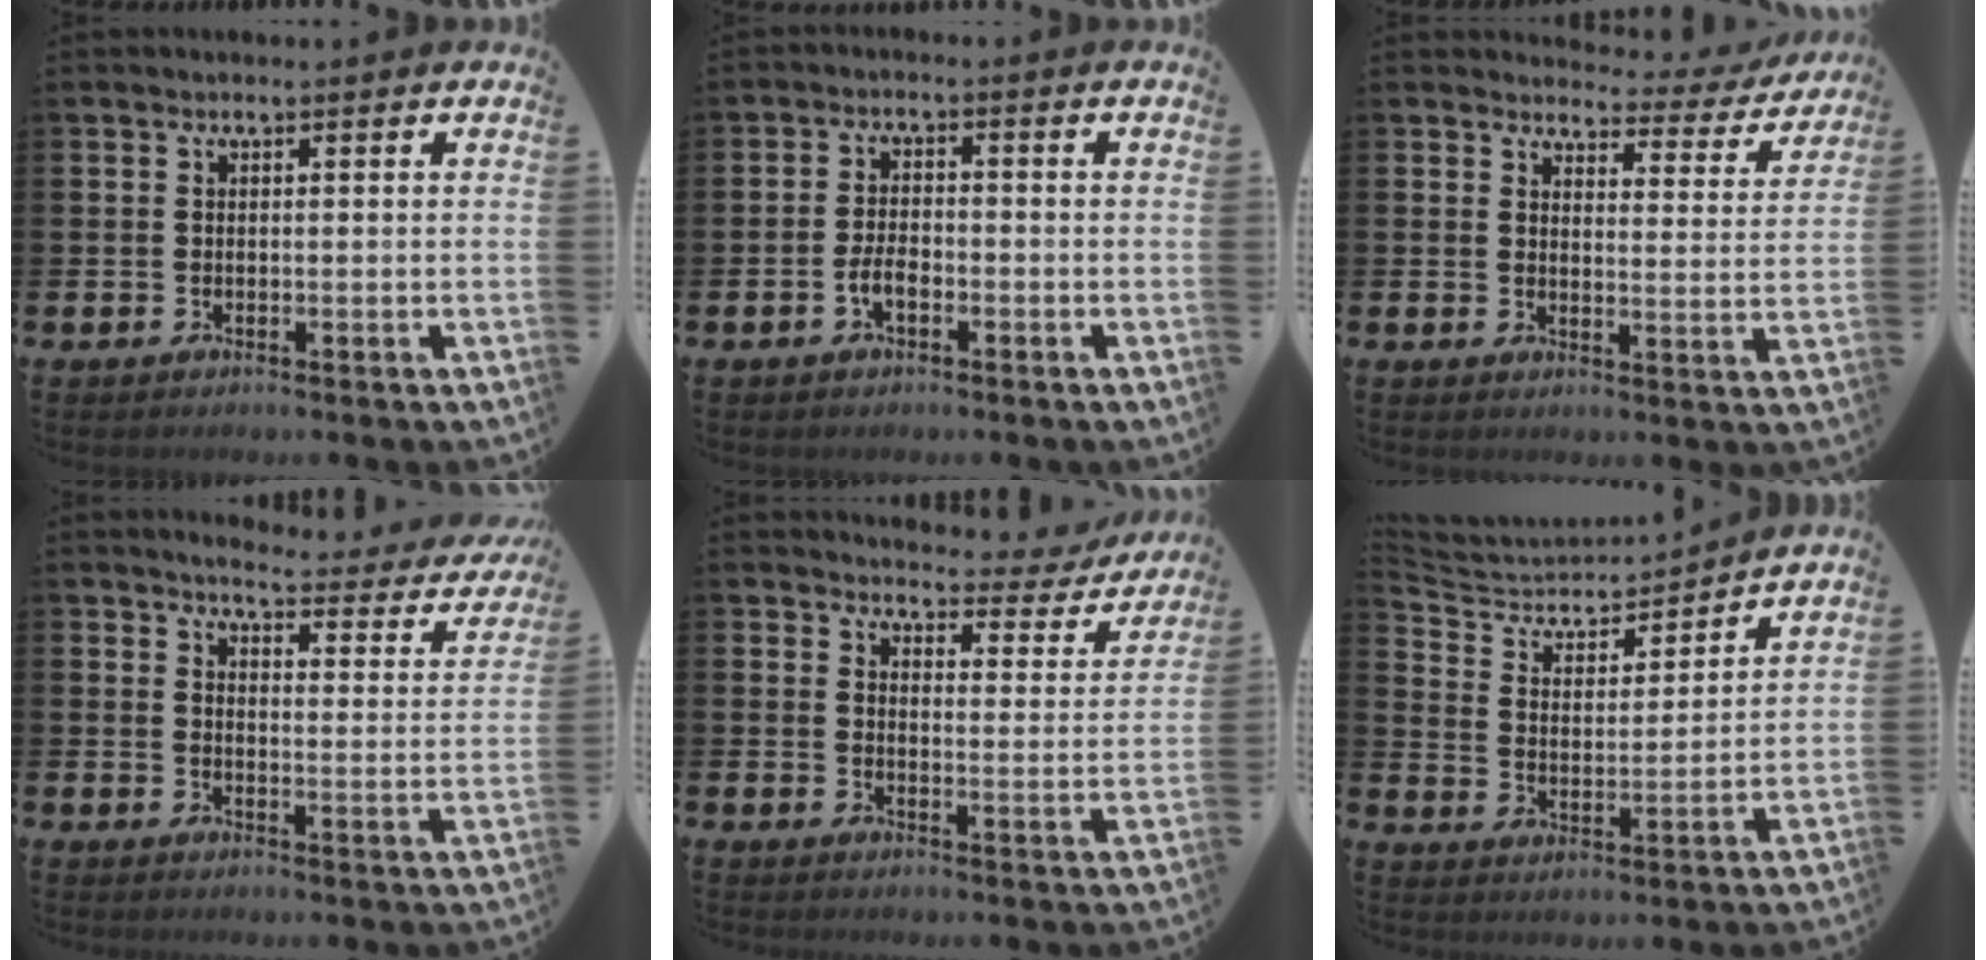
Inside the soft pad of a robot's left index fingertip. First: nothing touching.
{"total": 2.9, "force": [-1.1, 1.4, 2.3], "torque": [-0.043, 0.004, -0.021]}
{"total": 3.1, "force": [2.9, 1.1, 0.4], "torque": [-0.008, -0.030, 0.042]}
{"total": 3.8, "force": [3.7, 0.6, 1.0], "torque": [-0.020, -0.035, 0.054]}
{"total": 3.5, "force": [3.3, 1.1, 0.5], "torque": [-0.012, -0.032, 0.048]}
{"total": 5.1, "force": [4.8, 1.4, 0.5], "torque": [-0.041, -0.047, 0.078]}